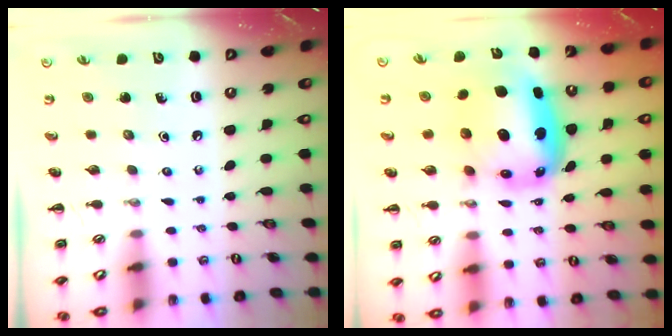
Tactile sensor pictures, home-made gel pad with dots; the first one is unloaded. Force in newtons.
{"total": 9.0, "press": 8.6, "slide": 2.6}